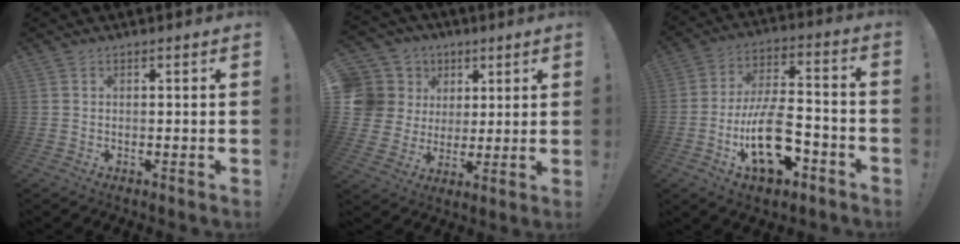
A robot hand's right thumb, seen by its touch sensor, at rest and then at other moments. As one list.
[{"total": 12.2, "force": [3.6, 10.9, 4.0], "torque": [-0.076, -0.011, 0.086]}, {"total": 19.4, "force": [-7.2, 9.6, 15.2], "torque": [-0.274, 0.046, -0.115]}]